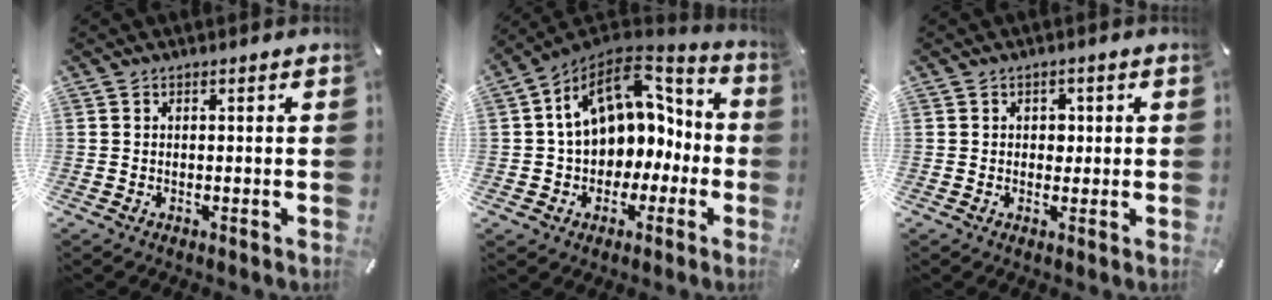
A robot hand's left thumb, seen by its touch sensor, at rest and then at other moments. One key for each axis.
{"total": 16.5, "fx": 4.8, "fy": 12.3, "fz": 9.9, "tx": -0.168, "ty": -0.020, "tz": 0.093}
{"total": 2.3, "fx": 0.1, "fy": 2.1, "fz": 1.0, "tx": 0.002, "ty": -0.003, "tz": -0.007}